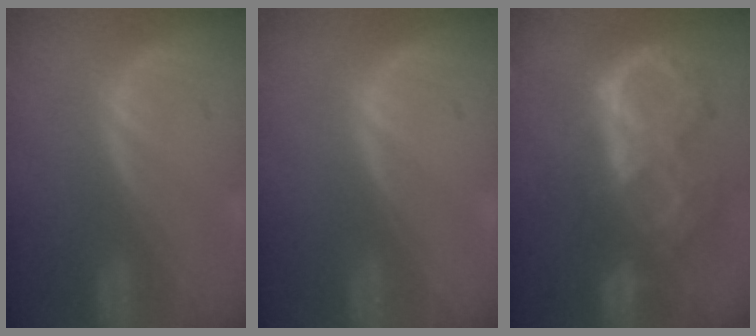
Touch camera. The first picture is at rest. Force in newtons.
{"total": 0.0}
{"total": 10.5, "press": 8.9, "slide": 5.5}